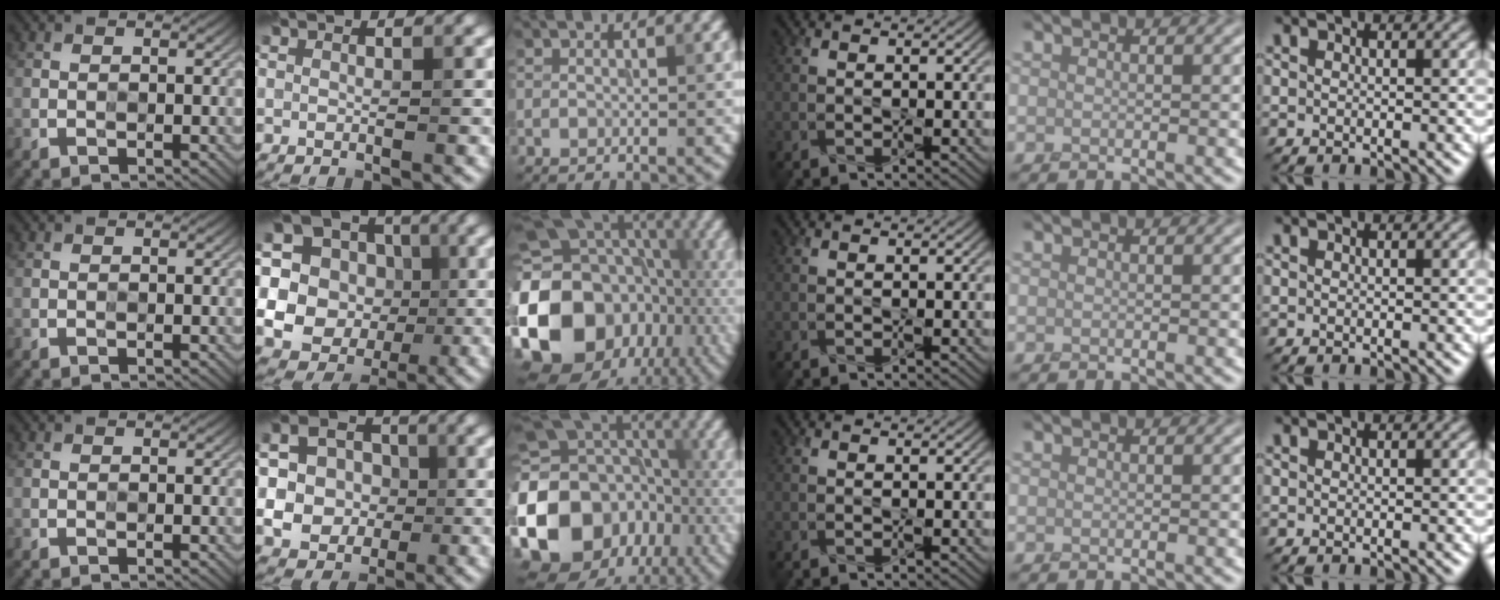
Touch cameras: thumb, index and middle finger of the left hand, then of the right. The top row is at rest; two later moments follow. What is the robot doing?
{"motion": "press", "object": "gel pad"}